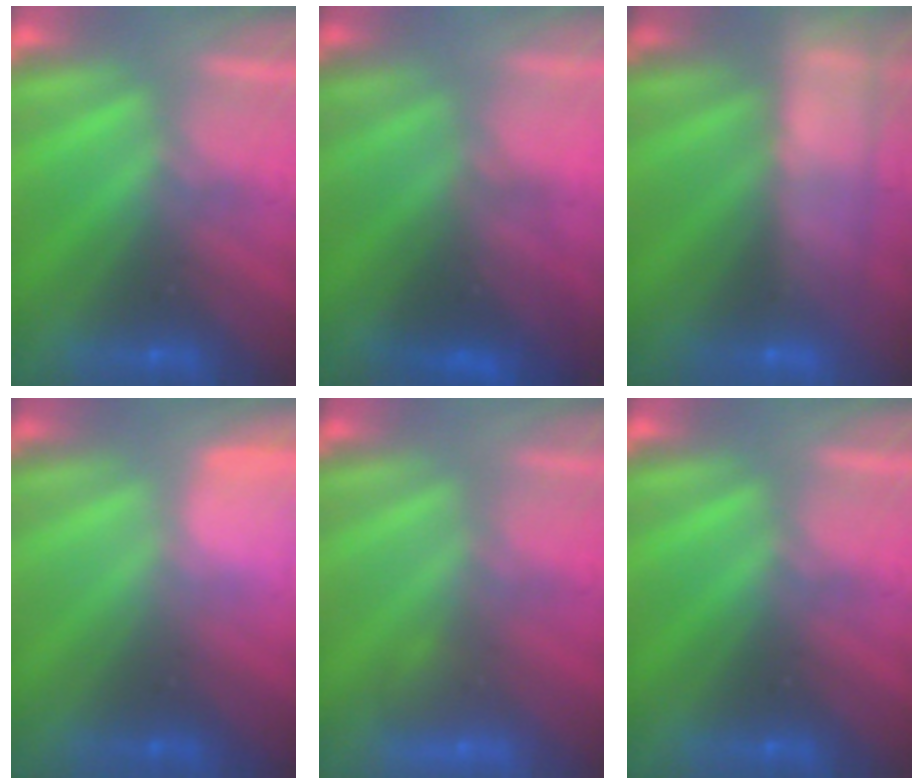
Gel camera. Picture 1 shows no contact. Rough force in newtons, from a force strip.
{"total": 2.1}
{"total": 7.8}
{"total": 2.8}
{"total": 2.8}
{"total": 0.0}